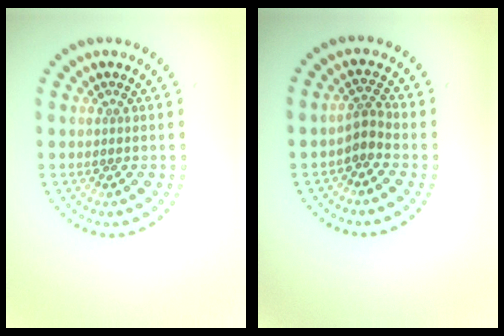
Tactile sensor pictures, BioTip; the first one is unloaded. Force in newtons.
{"total": 2.0, "press": 1.4, "slide": 1.4}